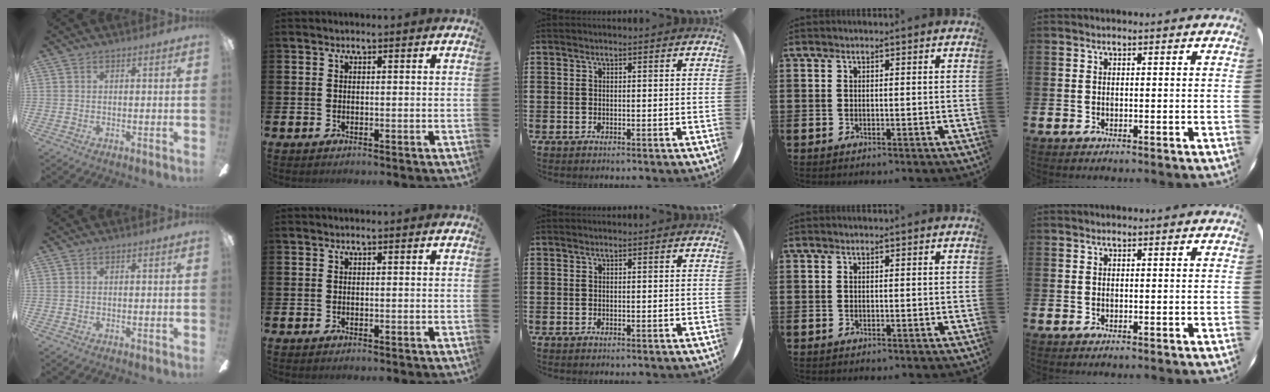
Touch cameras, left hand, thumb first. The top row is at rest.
{}